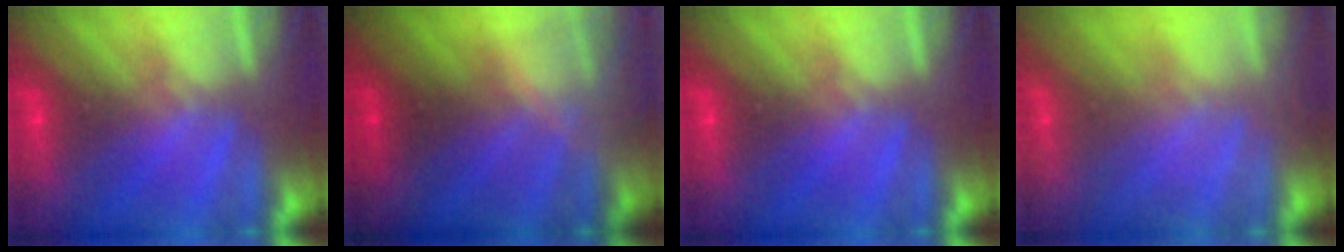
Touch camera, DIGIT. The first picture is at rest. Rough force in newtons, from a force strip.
{"total": 2.6}
{"total": 0.0}
{"total": 2.5}